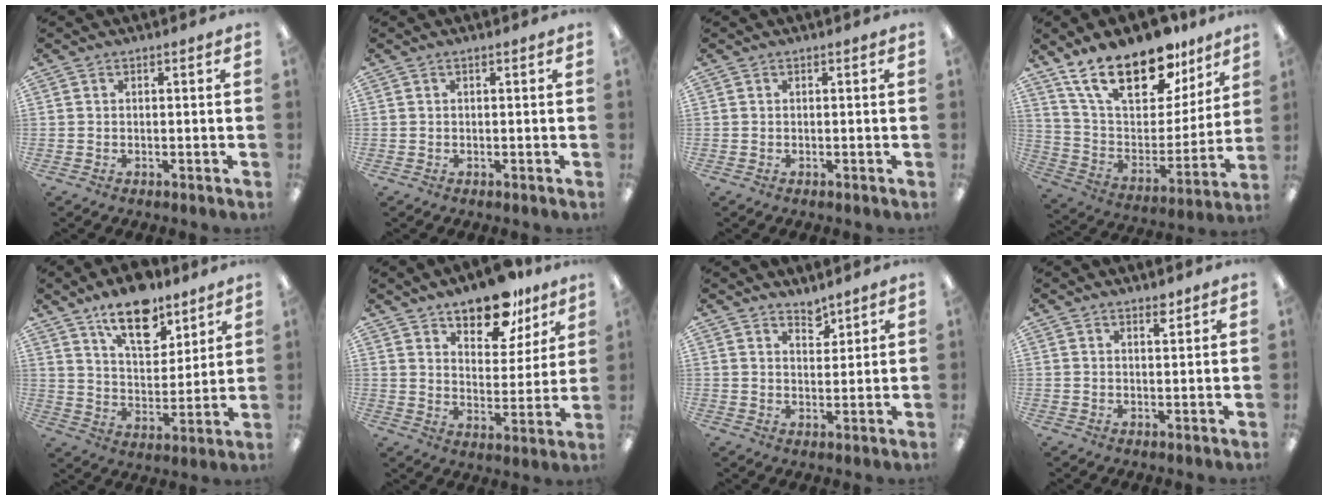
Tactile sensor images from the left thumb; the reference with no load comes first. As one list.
[{"total": 0.0}, {"total": 0.0}, {"total": 23.2, "force": [16.5, 10.2, 12.7], "torque": [-0.222, -0.103, 0.295]}, {"total": 15.1, "force": [10.8, 6.9, 8.1], "torque": [-0.123, -0.055, 0.187]}, {"total": 13.6, "force": [10.7, 6.0, 5.8], "torque": [-0.077, -0.065, 0.192]}, {"total": 3.8, "force": [3.5, 1.4, 0.6], "torque": [0.007, -0.027, 0.061]}, {"total": 2.4, "force": [2.0, 0.7, 1.1], "torque": [-0.009, -0.007, 0.033]}]